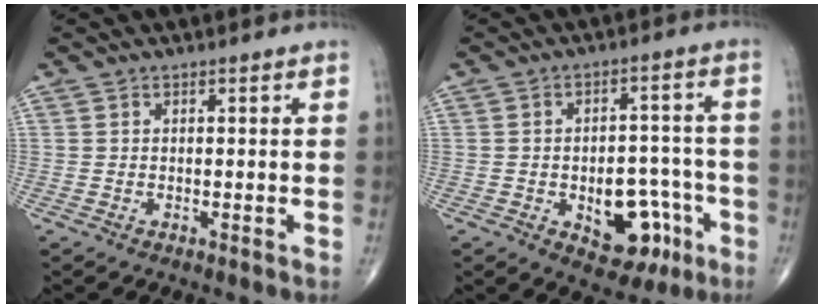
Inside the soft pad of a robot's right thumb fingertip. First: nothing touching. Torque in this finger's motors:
{"motor_torque": [3.88, 1.13, 0.46, -0.63, 0.24]}